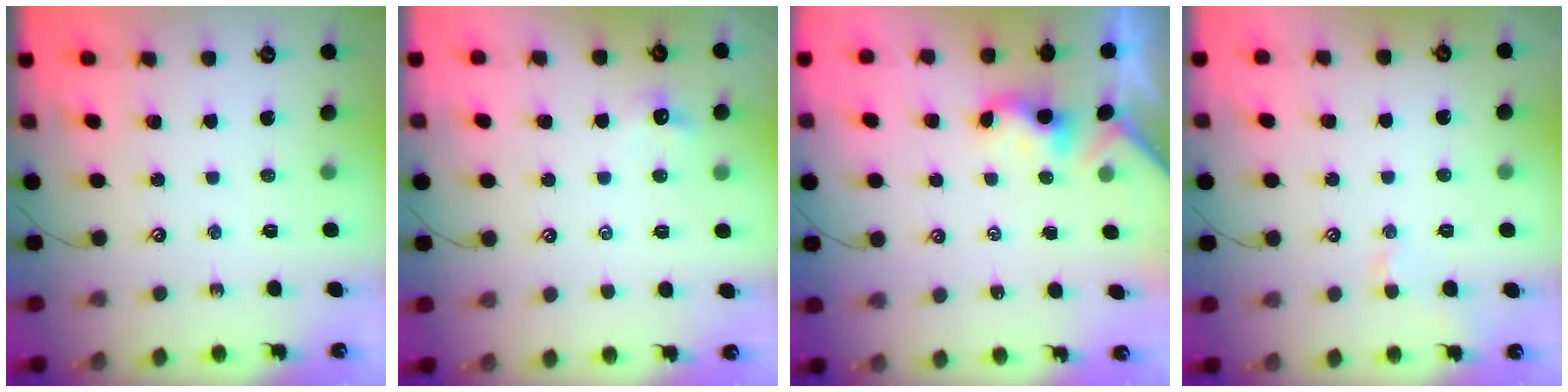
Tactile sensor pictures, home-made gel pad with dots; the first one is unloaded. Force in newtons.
{"total": 0.7, "press": 0.3, "slide": 0.6}
{"total": 0.0}
{"total": 1.2, "press": 0.9, "slide": 0.7}